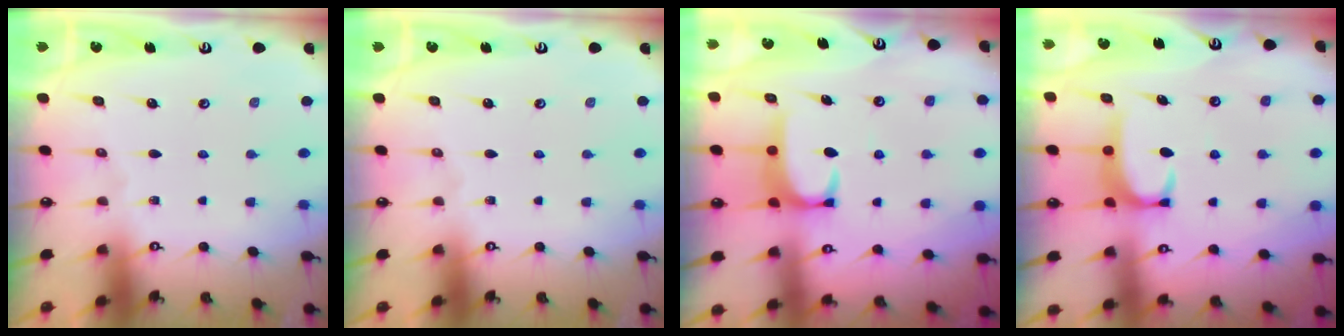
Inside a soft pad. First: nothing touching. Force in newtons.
{"total": 0.0}
{"total": 2.9, "press": 2.9, "slide": 0.3}
{"total": 3.0, "press": 3.0, "slide": 0.5}